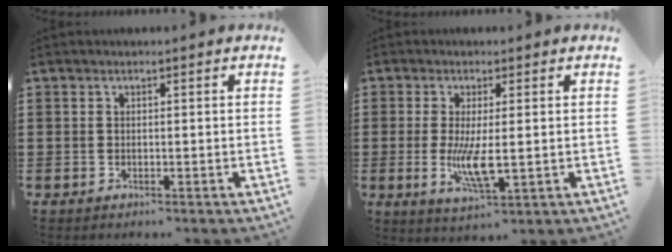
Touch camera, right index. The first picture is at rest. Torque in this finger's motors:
{"motor_torque": [1.10, 1.04, 0.58, 0.20]}